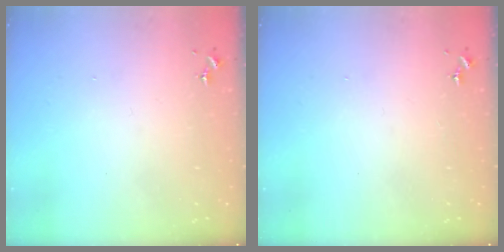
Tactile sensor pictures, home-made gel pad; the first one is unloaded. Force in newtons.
{"total": 0.0}